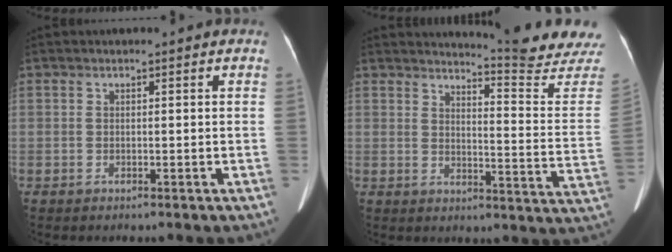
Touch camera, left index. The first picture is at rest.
{"total": 14.9, "force": [14.6, -1.7, 2.0], "torque": [-0.025, -0.128, 0.160]}